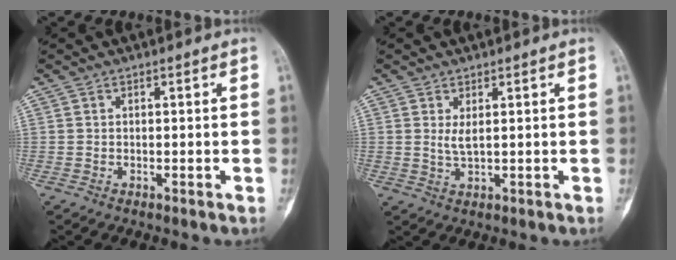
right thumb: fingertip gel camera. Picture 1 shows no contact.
{"total": 2.4, "force": [0.8, 0.8, 2.1], "torque": [-0.042, -0.010, 0.022]}